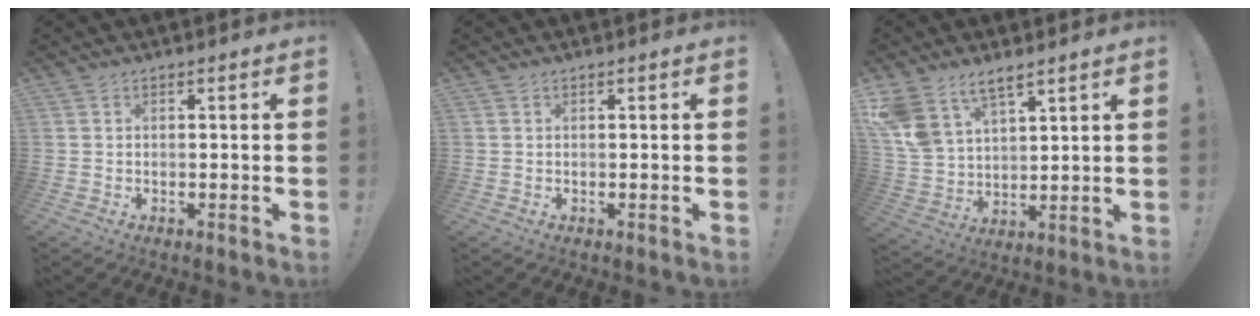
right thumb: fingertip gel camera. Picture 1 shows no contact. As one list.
[{"total": 0.0}, {"total": 10.9, "force": [7.8, 5.8, 5.0], "torque": [-0.112, -0.042, 0.156]}]